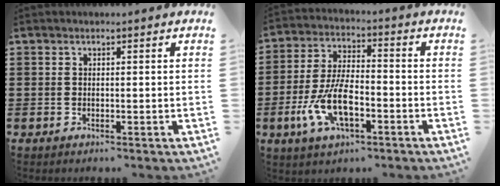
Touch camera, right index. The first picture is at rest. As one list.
[{"total": 9.4, "force": [-3.4, 4.2, 7.7], "torque": [-0.172, -0.005, -0.068]}]